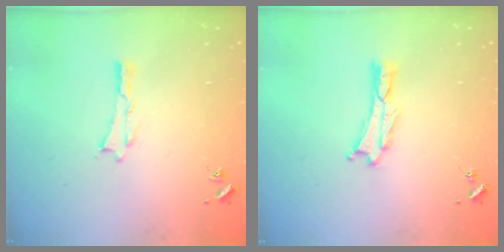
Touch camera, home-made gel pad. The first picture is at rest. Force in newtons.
{"total": 0.0}